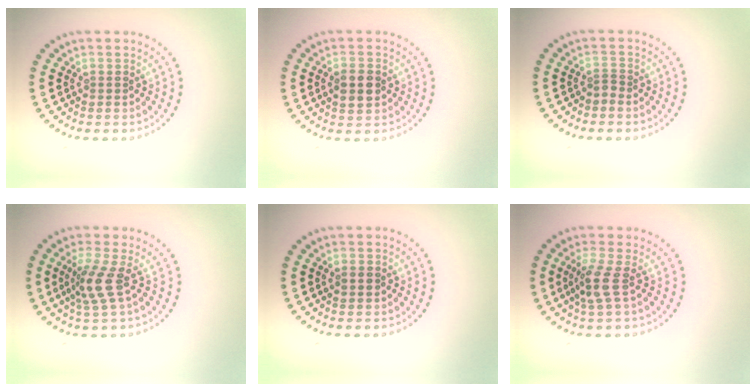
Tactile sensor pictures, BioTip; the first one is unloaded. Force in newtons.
{"total": 2.9, "press": 2.9, "slide": 0.1}
{"total": 0.5, "press": 0.2, "slide": 0.5}
{"total": 2.8, "press": 2.1, "slide": 1.9}
{"total": 1.1, "press": 1.1, "slide": 0.1}
{"total": 2.6, "press": 2.0, "slide": 1.6}